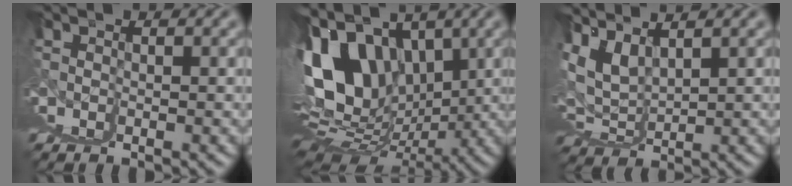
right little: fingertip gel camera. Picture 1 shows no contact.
{"total": 14.4, "force": [4.8, 6.7, 11.8], "torque": [-0.180, 0.008, 0.097]}
{"total": 5.0, "force": [4.4, -2.3, 0.9], "torque": [-0.032, 0.006, 0.096]}